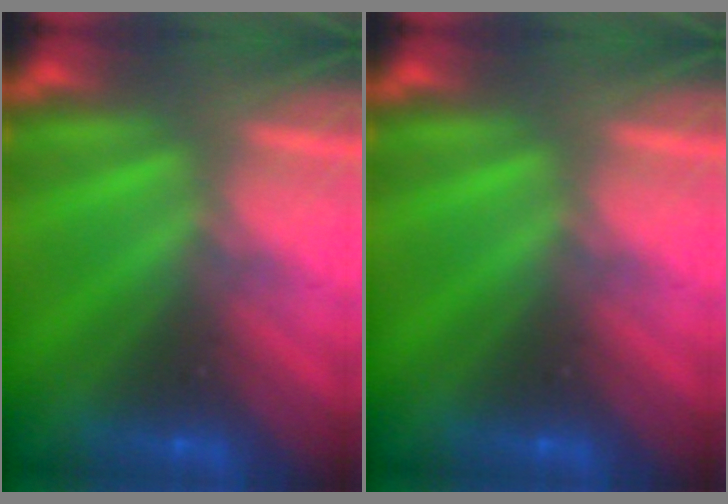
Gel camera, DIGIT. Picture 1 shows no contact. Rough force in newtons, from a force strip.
{"total": 0.0}